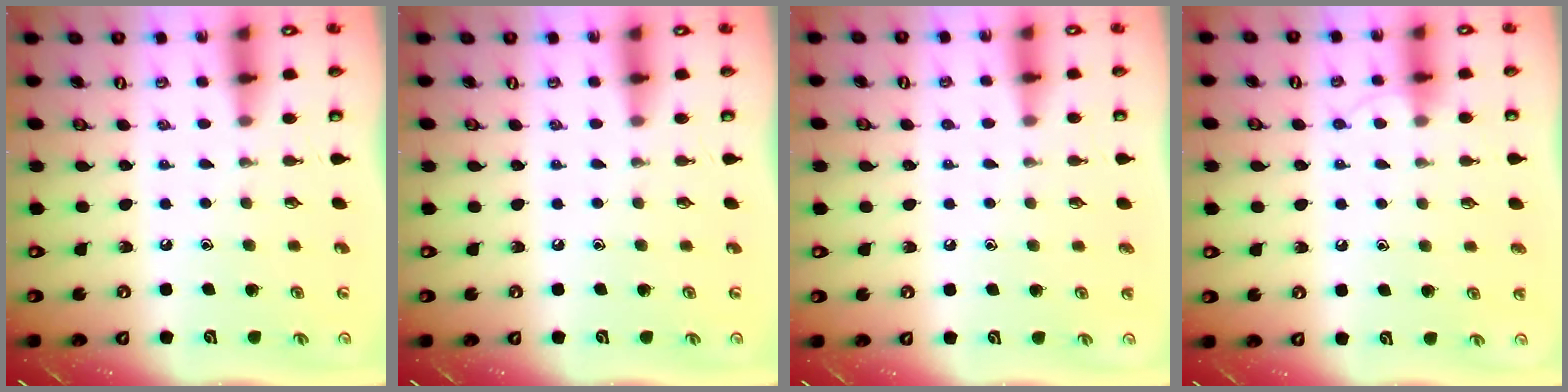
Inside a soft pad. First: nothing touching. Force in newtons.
{"total": 0.0}
{"total": 1.7, "press": 1.7, "slide": 0.2}
{"total": 4.7, "press": 4.7, "slide": 0.5}